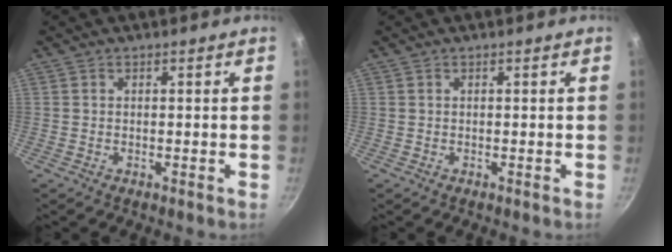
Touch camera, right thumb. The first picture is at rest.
{"total": 0.0}